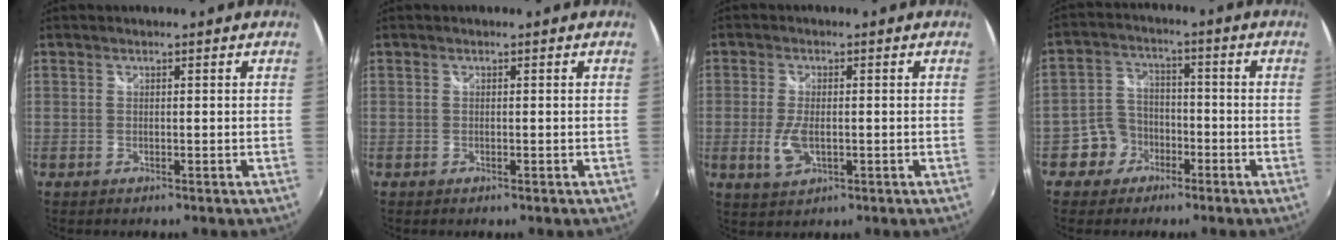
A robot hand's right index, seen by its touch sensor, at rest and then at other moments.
{"total": 0.0}
{"total": 5.0, "force": [-1.1, 2.5, 4.2], "torque": [-0.094, -0.008, -0.018]}
{"total": 6.7, "force": [-3.6, 5.6, 1.0], "torque": [-0.032, 0.028, -0.058]}